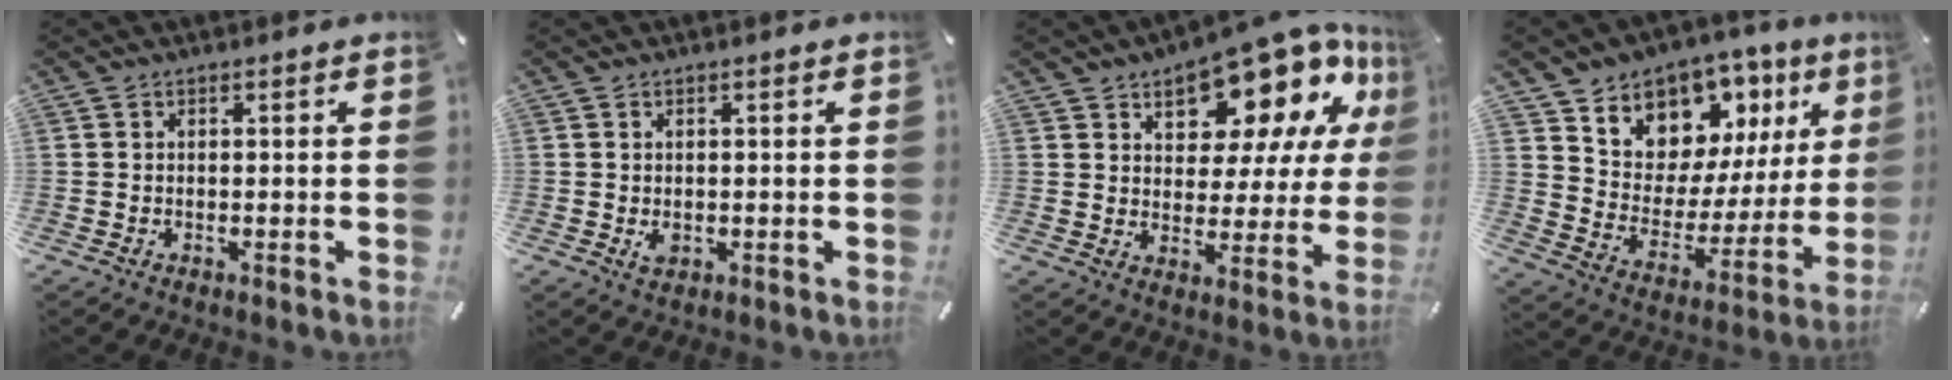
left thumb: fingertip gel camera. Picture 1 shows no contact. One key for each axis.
{"total": 1.9, "fx": -0.1, "fy": 1.5, "fz": 1.1, "tx": -0.012, "ty": -0.001, "tz": -0.003}
{"total": 15.0, "fx": 11.5, "fy": 7.3, "fz": 6.4, "tx": -0.101, "ty": -0.097, "tz": 0.197}
{"total": 9.6, "fx": 7.2, "fy": 6.3, "fz": -0.4, "tx": -0.008, "ty": -0.099, "tz": 0.130}